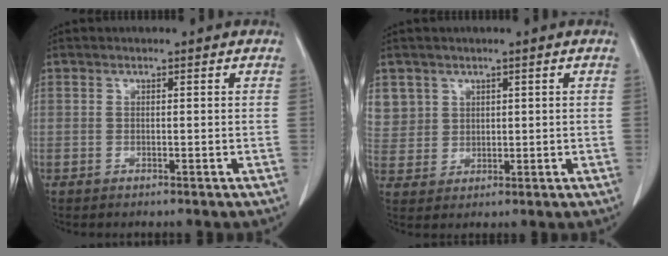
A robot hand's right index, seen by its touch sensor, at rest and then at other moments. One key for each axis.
{"total": 6.3, "fx": 3.2, "fy": 5.4, "fz": 0.3, "tx": -0.006, "ty": 0.007, "tz": 0.074}